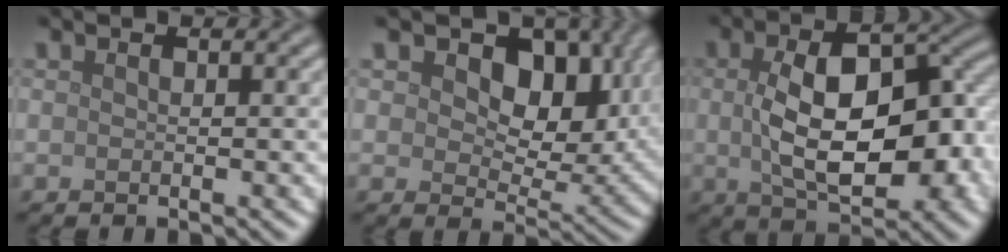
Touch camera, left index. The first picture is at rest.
{"total": 9.5, "force": [3.2, 5.9, 6.7], "torque": [-0.093, -0.011, 0.047]}
{"total": 11.4, "force": [-0.5, 6.0, 9.7], "torque": [-0.152, -0.005, -0.002]}